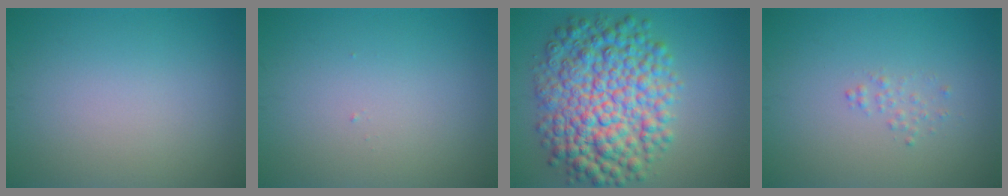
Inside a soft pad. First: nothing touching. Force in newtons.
{"total": 0.0}
{"total": 10.4, "press": 10.4, "slide": 0.1}
{"total": 0.9, "press": 0.9, "slide": 0.0}